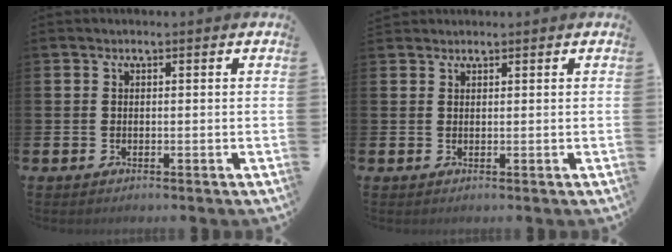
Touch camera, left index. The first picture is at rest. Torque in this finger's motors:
{"motor_torque": [0.22, -0.29, 0.05, 0.12]}